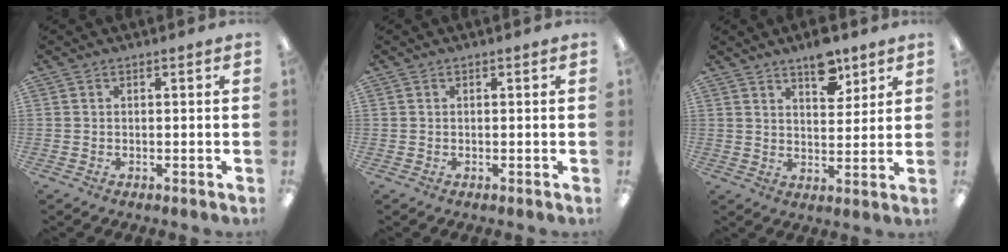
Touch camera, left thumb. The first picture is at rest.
{"total": 0.0}
{"total": 8.4, "force": [6.0, 3.9, 4.4], "torque": [-0.045, -0.037, 0.100]}